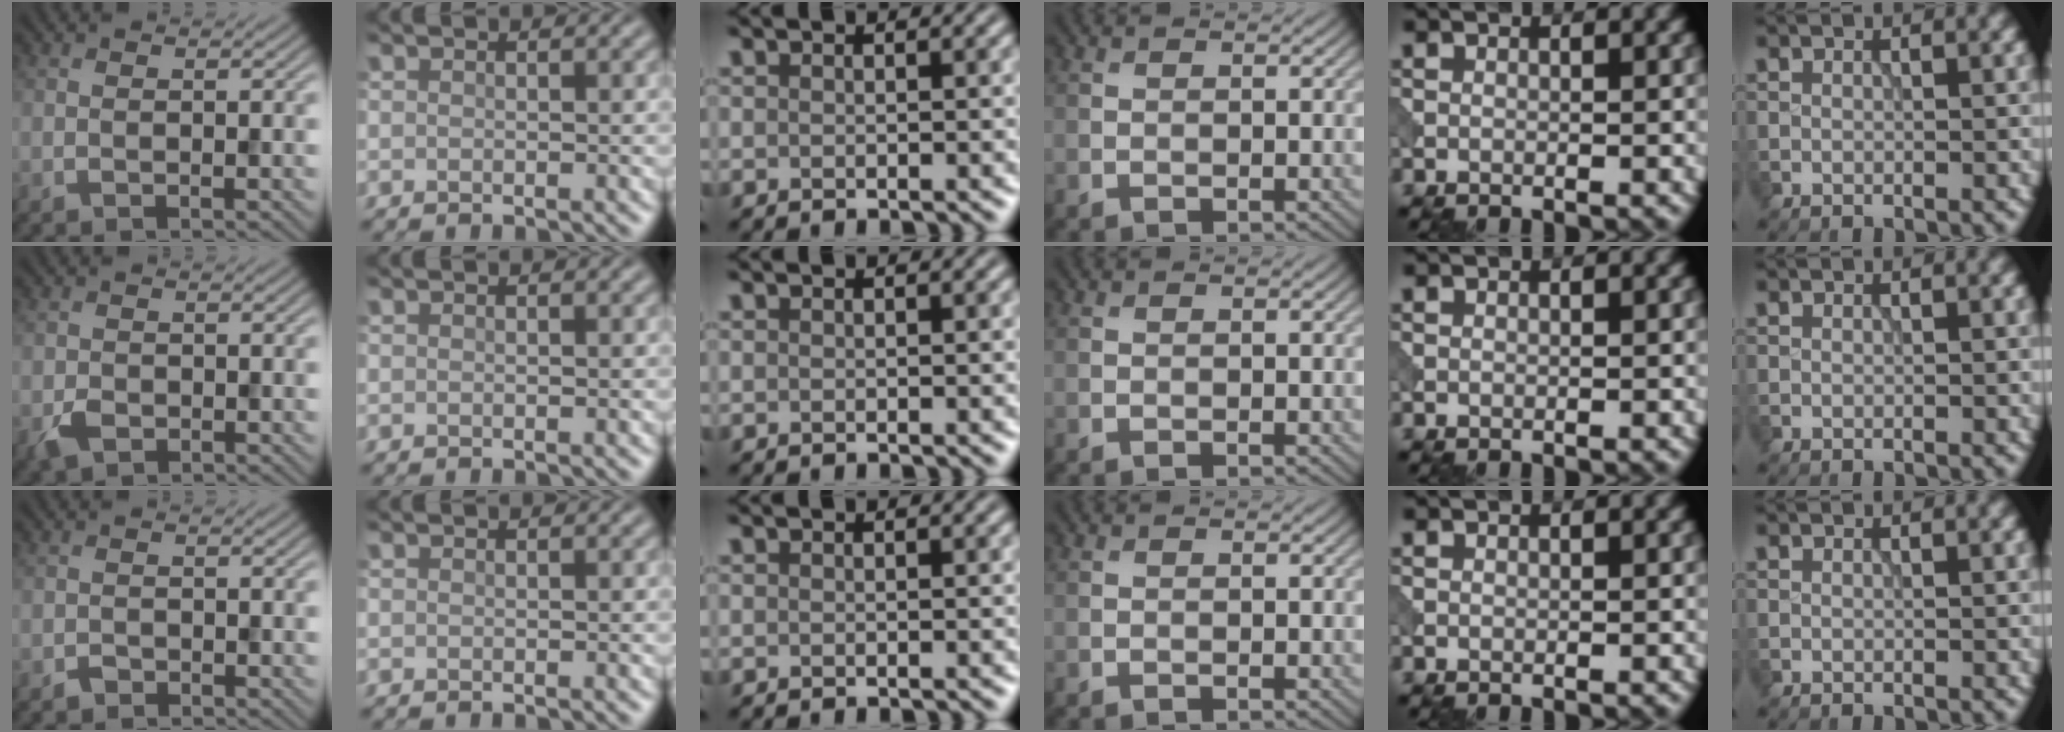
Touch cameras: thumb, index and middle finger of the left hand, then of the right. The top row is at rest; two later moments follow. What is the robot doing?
{"motion": "open", "object": "sandwich press"}